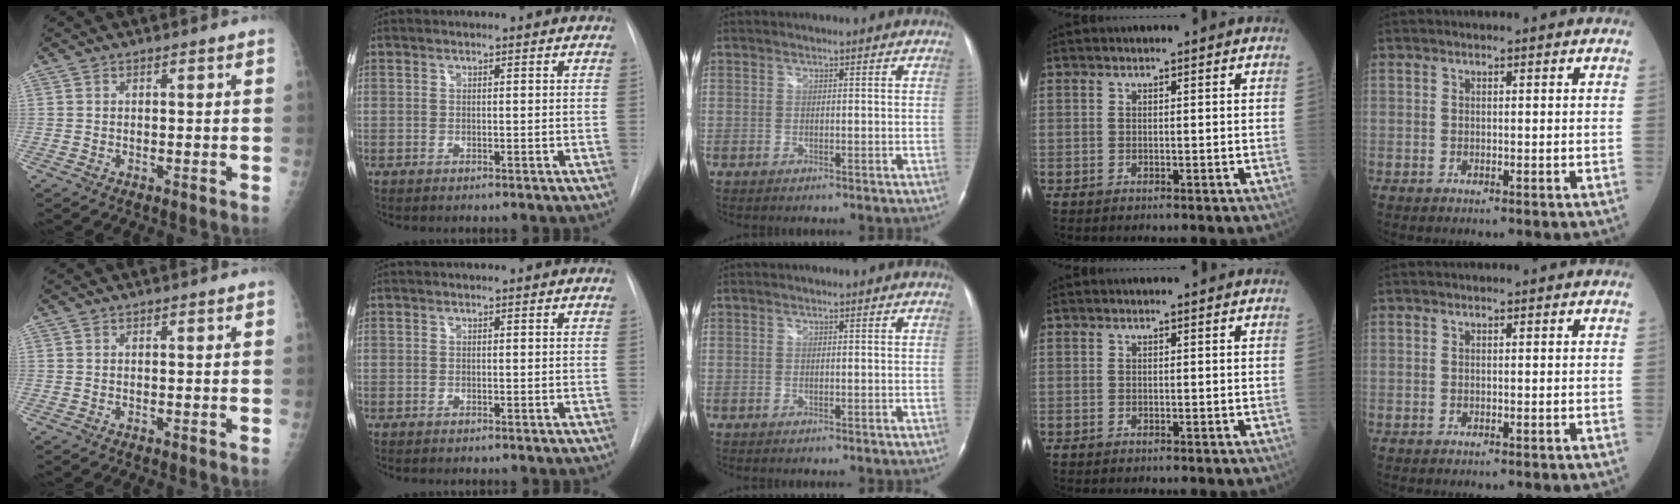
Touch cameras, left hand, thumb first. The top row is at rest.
{}